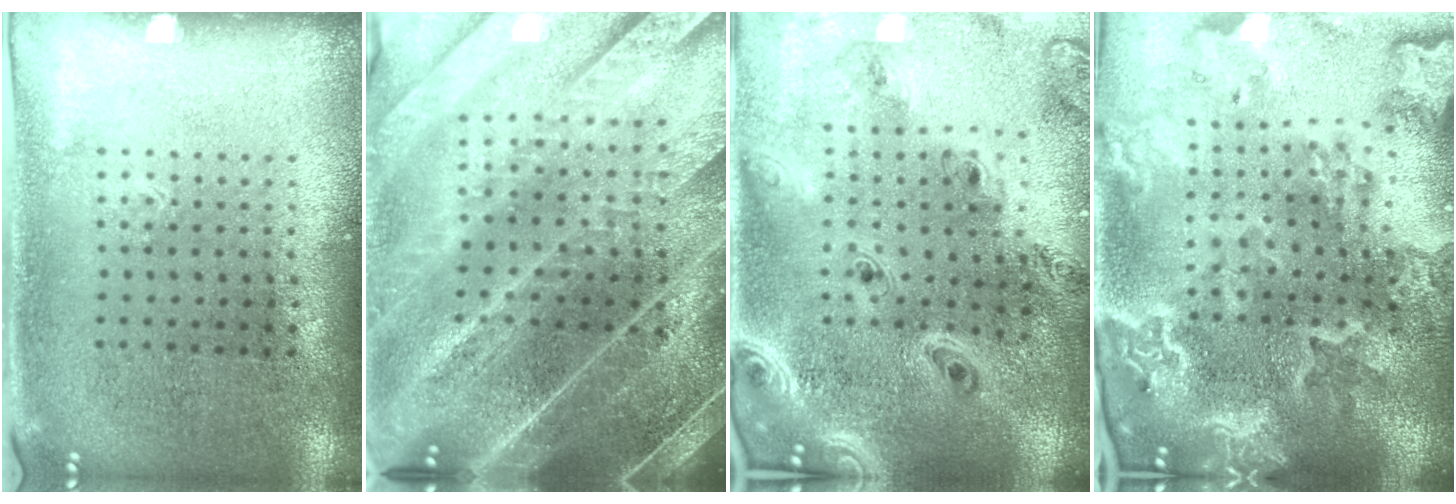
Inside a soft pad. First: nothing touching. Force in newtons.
{"total": 5.5, "press": 4.7, "slide": 2.9}
{"total": 2.9, "press": 2.5, "slide": 1.6}
{"total": 4.6, "press": 3.8, "slide": 2.6}